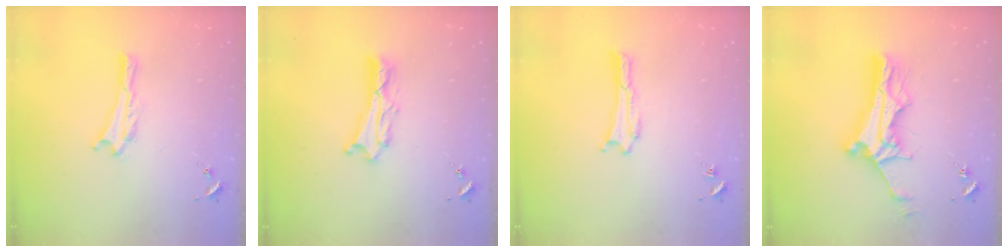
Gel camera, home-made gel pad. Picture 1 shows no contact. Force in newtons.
{"total": 3.8, "press": 3.8, "slide": 0.4}
{"total": 0.0}
{"total": 11.4, "press": 11.4, "slide": 1.0}